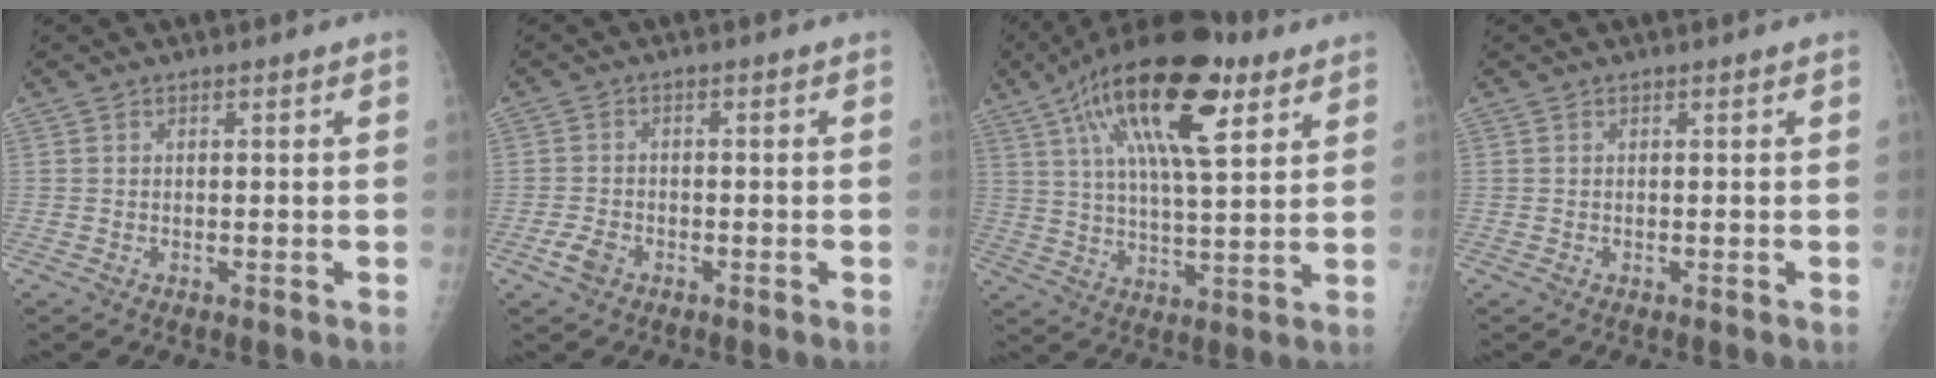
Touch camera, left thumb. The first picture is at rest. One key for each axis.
{"total": 3.0, "fx": -1.8, "fy": 1.9, "fz": 1.5, "tx": -0.026, "ty": 0.008, "tz": -0.029}
{"total": 22.0, "fx": 10.5, "fy": 7.8, "fz": 17.7, "tx": -0.295, "ty": -0.011, "tz": 0.172}
{"total": 0.0}